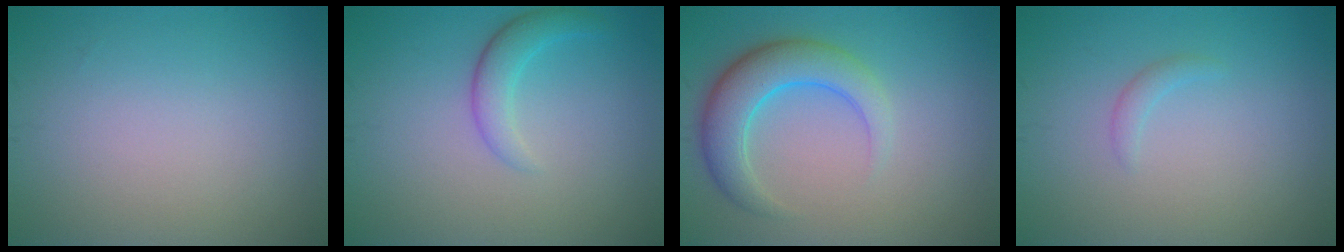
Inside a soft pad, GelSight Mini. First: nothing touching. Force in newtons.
{"total": 2.4, "press": 2.4, "slide": 0.1}
{"total": 5.1, "press": 5.1, "slide": 0.2}
{"total": 0.9, "press": 0.9, "slide": 0.2}